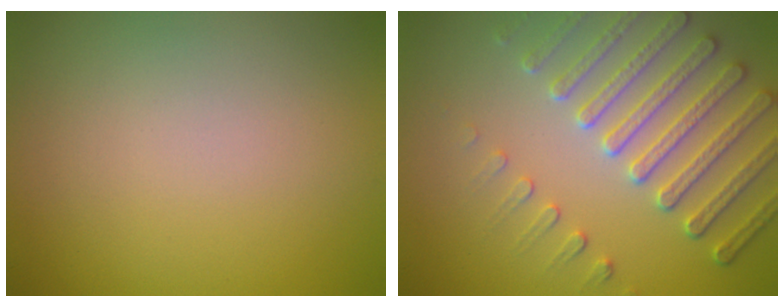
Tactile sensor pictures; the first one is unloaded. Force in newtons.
{"total": 5.5, "press": 4.8, "slide": 2.7}